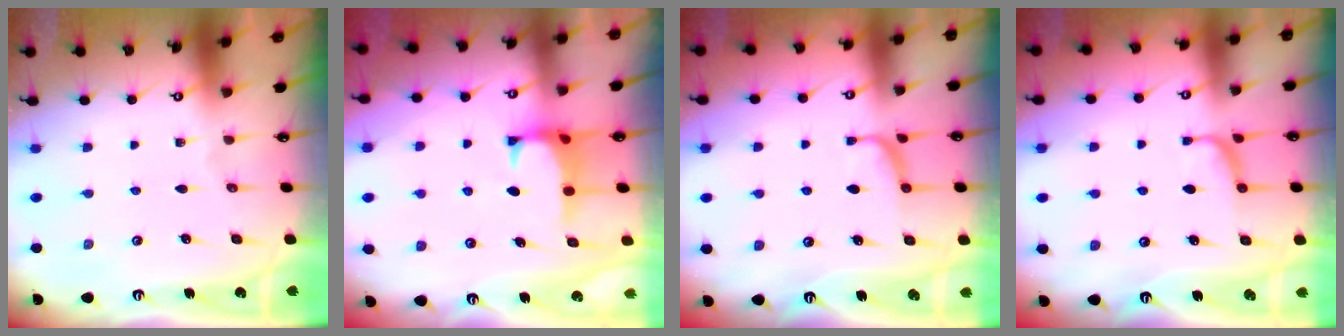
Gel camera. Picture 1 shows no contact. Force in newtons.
{"total": 1.1, "press": 0.9, "slide": 0.6}
{"total": 0.9, "press": 0.7, "slide": 0.5}
{"total": 0.9, "press": 0.7, "slide": 0.5}